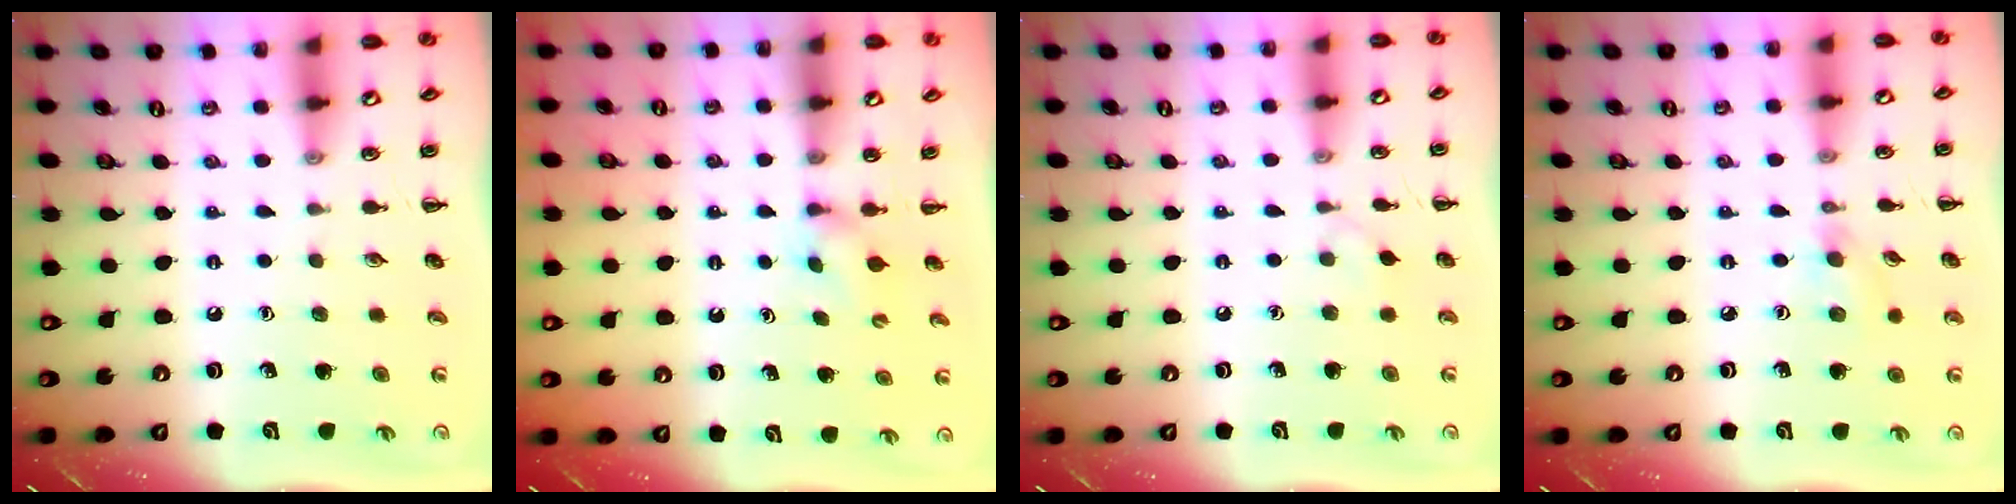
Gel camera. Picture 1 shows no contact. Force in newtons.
{"total": 2.9, "press": 2.7, "slide": 1.1}
{"total": 2.9, "press": 2.7, "slide": 1.1}
{"total": 4.9, "press": 4.6, "slide": 1.8}